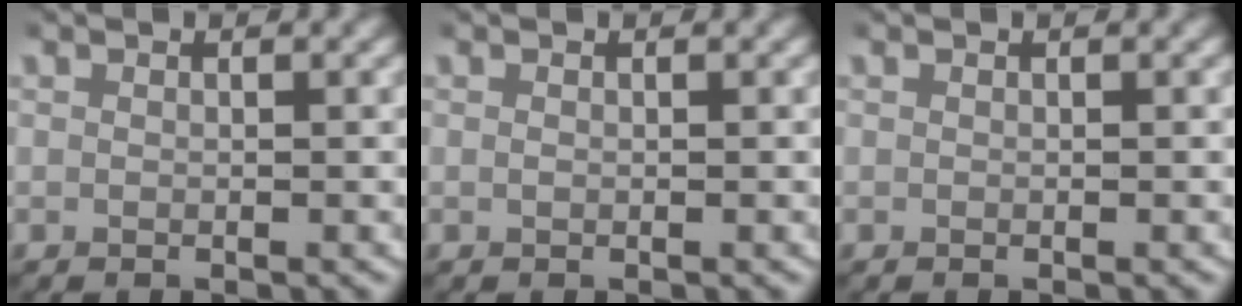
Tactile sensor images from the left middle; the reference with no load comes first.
{"total": 0.0}
{"total": 0.0}